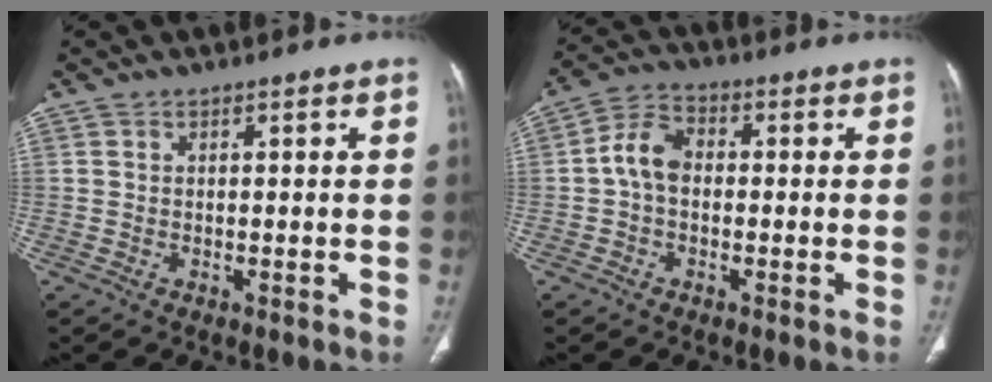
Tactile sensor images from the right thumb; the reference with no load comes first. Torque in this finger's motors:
{"motor_torque": [0.78, 1.43, 0.40, -0.39, 0.04]}